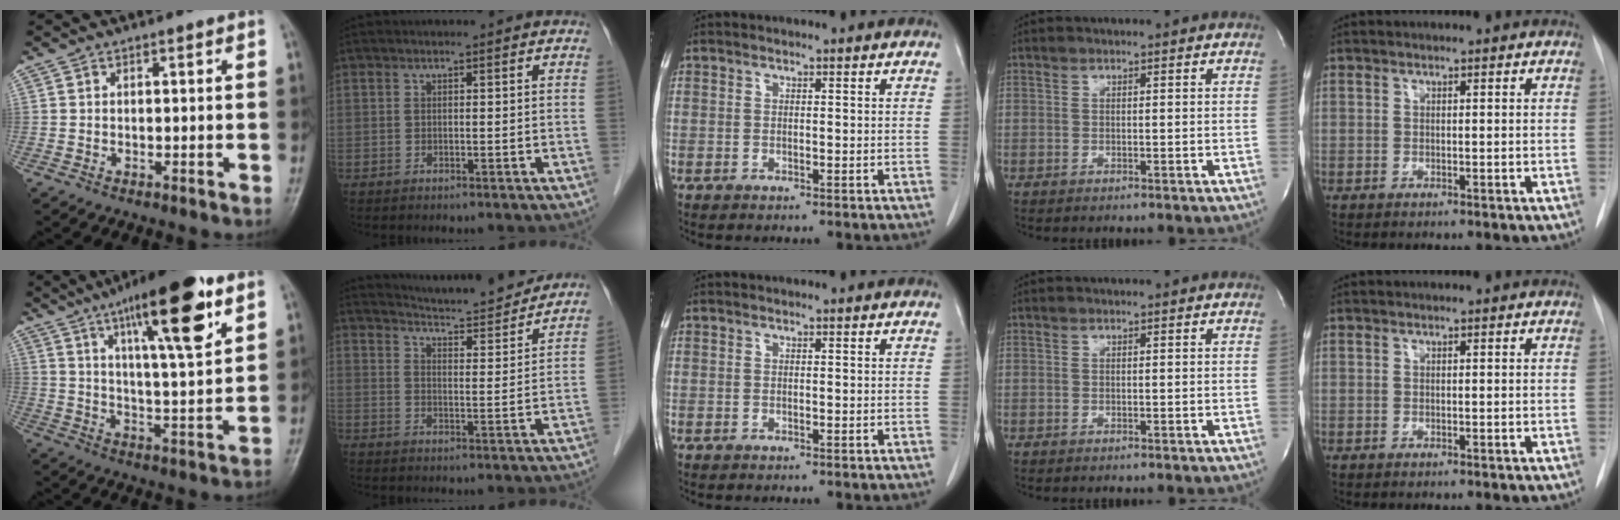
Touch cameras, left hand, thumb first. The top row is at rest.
{"thumb": {"total": 18.6, "force": [9.9, 4.1, 15.2], "torque": [-0.220, -0.037, 0.156]}, "index": {"total": 12.7, "force": [12.2, 0.2, 3.5], "torque": [-0.060, -0.003, 0.171]}}